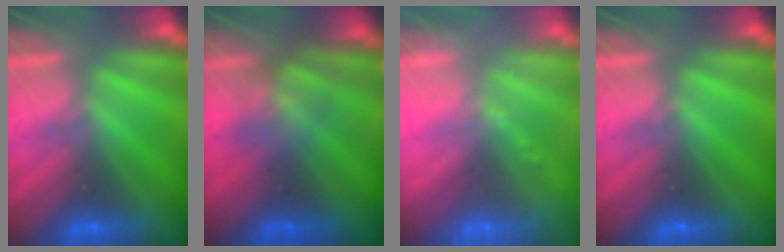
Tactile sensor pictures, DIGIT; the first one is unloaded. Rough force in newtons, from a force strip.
{"total": 1.9}
{"total": 2.4}
{"total": 0.0}